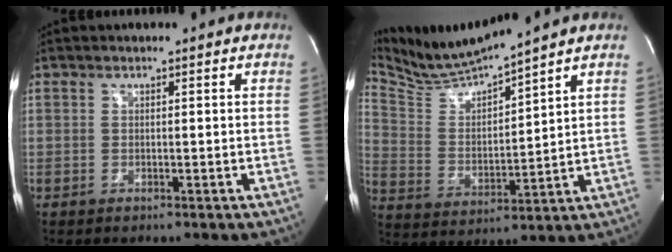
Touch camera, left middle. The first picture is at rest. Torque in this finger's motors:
{"motor_torque": [-0.53, -0.57, -0.28, -0.04]}